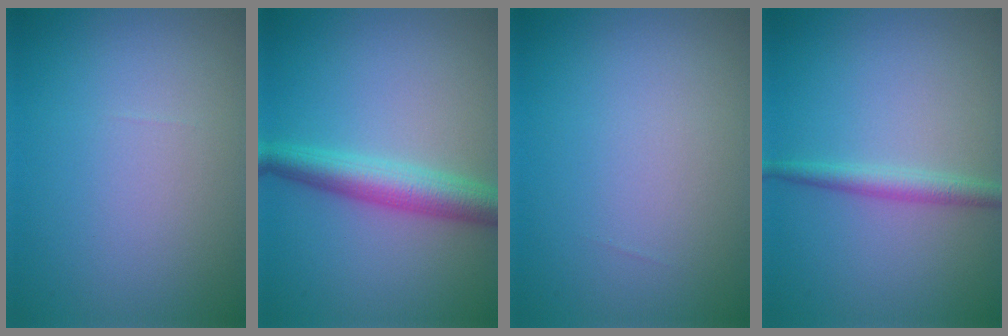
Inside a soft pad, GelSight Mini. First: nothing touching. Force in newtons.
{"total": 4.3, "press": 4.3, "slide": 0.1}
{"total": 0.0}
{"total": 2.0, "press": 2.0, "slide": 0.0}